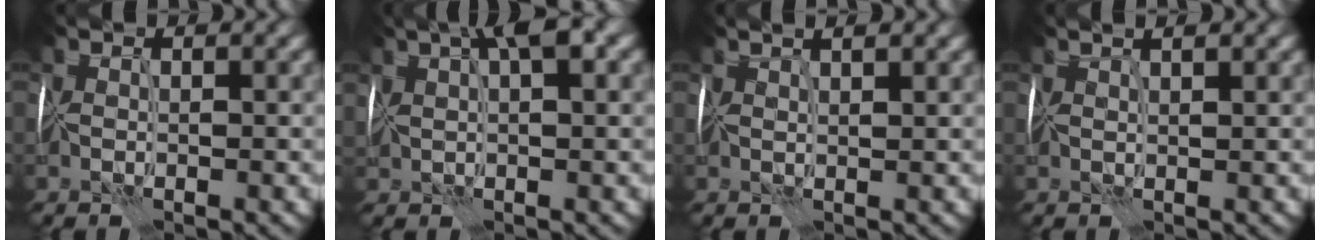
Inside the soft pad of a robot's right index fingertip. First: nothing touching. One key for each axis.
{"total": 6.7, "fx": 2.9, "fy": 2.5, "fz": 5.5, "tx": -0.095, "ty": 0.024, "tz": 0.043}
{"total": 3.0, "fx": 2.1, "fy": 0.9, "fz": 1.9, "tx": -0.015, "ty": 0.027, "tz": 0.015}
{"total": 2.6, "fx": 1.9, "fy": 0.7, "fz": 1.7, "tx": -0.009, "ty": 0.026, "tz": 0.011}